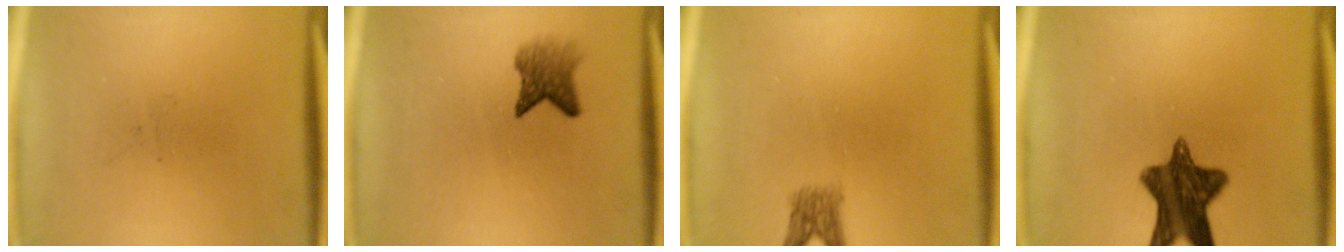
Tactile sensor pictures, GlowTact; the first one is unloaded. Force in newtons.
{"total": 3.7}
{"total": 2.5}
{"total": 11.6}